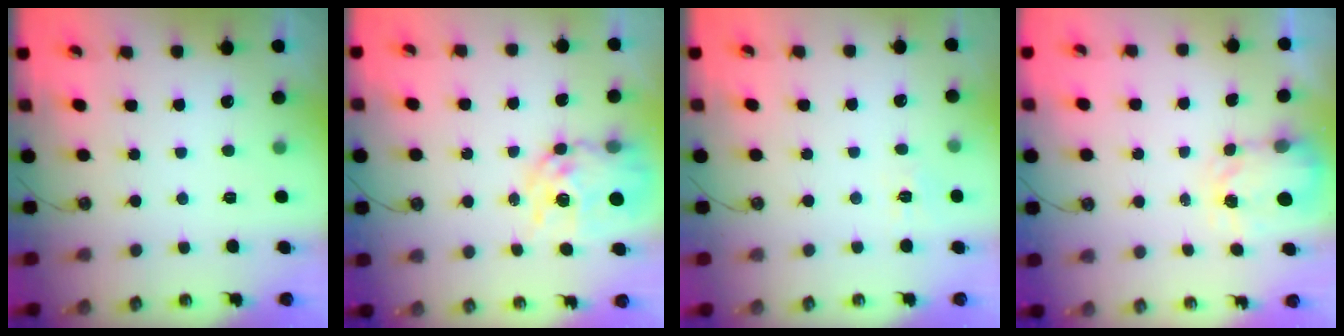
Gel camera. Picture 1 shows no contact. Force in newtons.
{"total": 13.3, "press": 13.2, "slide": 1.4}
{"total": 5.1, "press": 5.0, "slide": 0.7}
{"total": 3.8, "press": 3.7, "slide": 0.5}